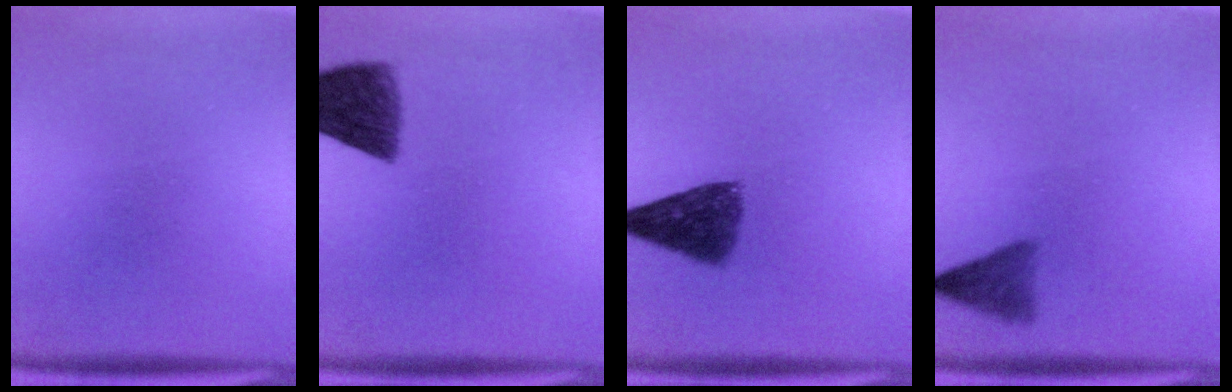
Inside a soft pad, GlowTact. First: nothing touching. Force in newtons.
{"total": 8.2}
{"total": 7.2}
{"total": 2.8}